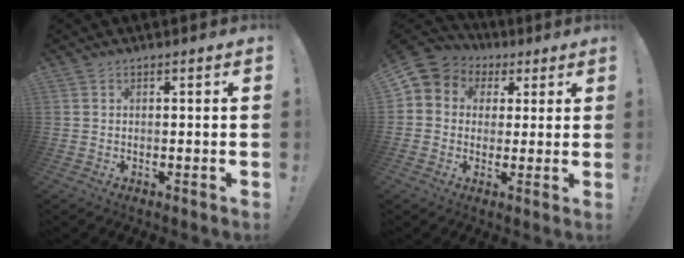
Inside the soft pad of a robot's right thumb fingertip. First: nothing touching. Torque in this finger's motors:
{"motor_torque": [0.36, -0.05, -0.18, 0.18, 0.18]}